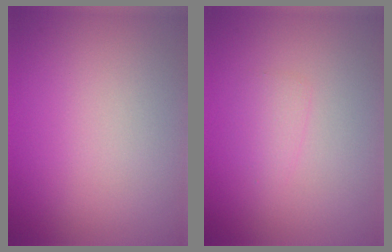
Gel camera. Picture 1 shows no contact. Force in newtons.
{"total": 1.1, "press": 1.1, "slide": 0.0}